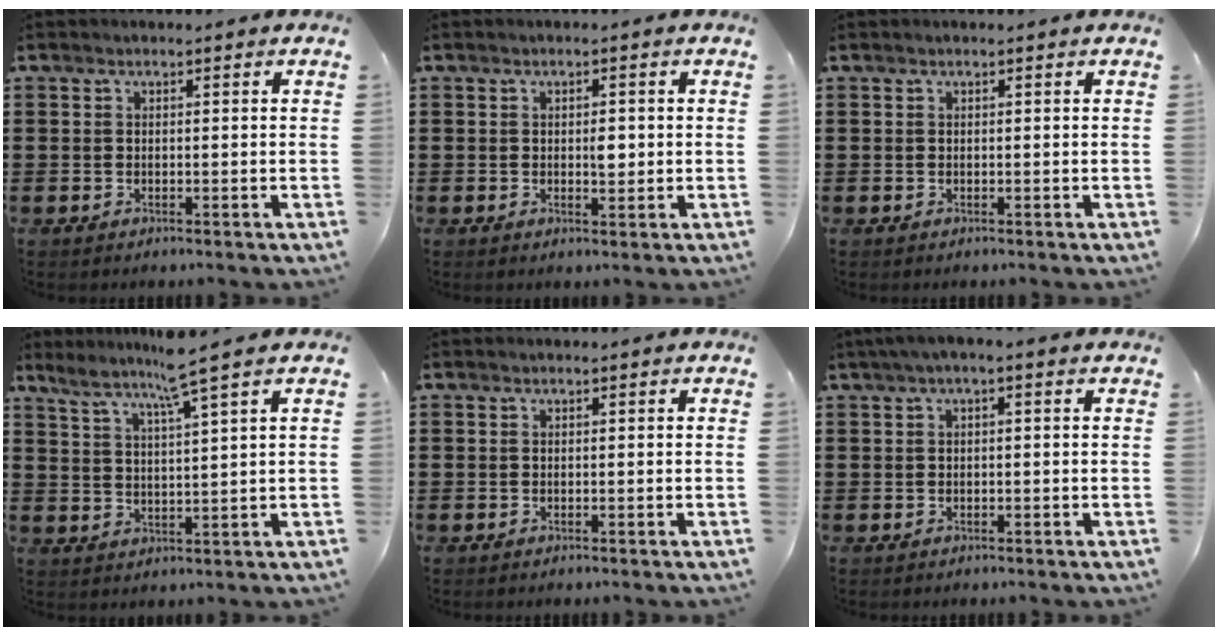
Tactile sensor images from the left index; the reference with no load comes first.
{"total": 1.9, "force": [0.1, 1.0, 1.6], "torque": [-0.016, -0.001, -0.003]}
{"total": 0.0}
{"total": 6.1, "force": [4.7, -1.1, 3.7], "torque": [-0.088, -0.020, 0.076]}
{"total": 0.0}
{"total": 1.3, "force": [-0.4, 0.2, 1.3], "torque": [-0.019, -0.002, -0.008]}